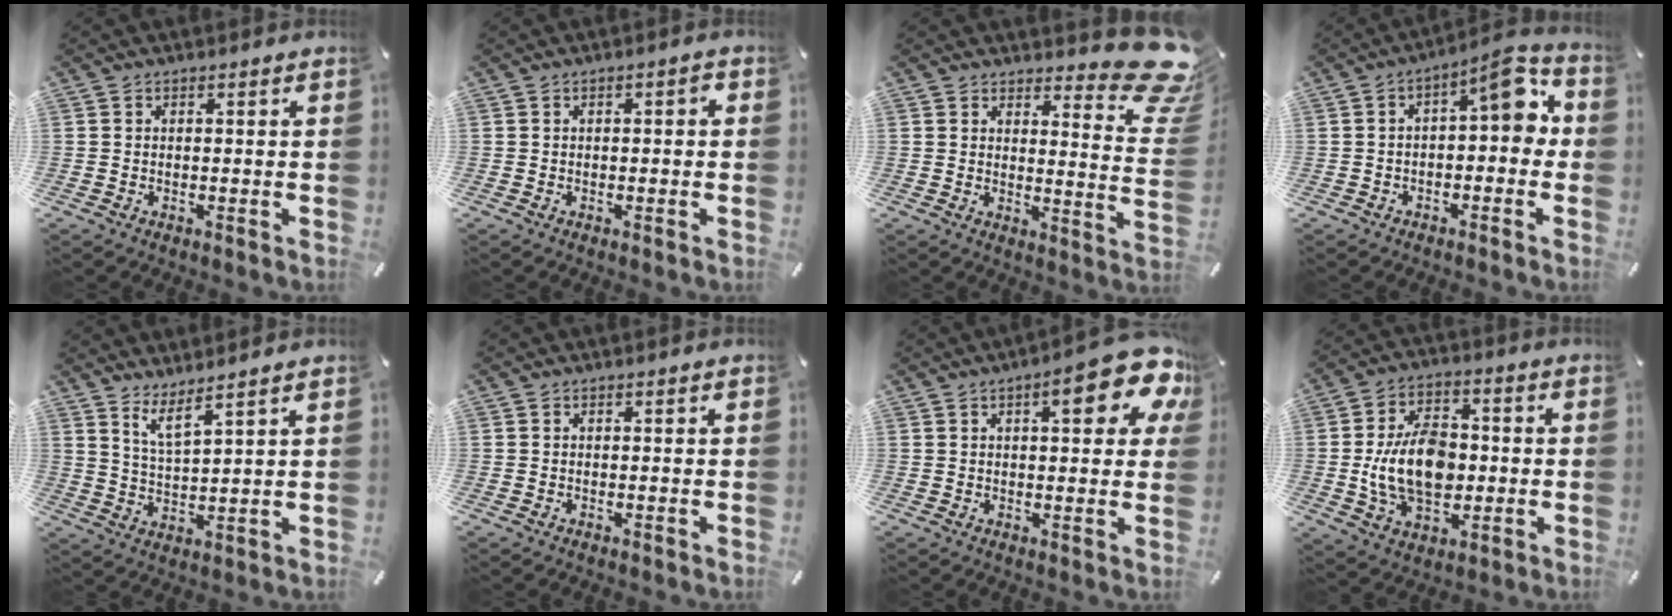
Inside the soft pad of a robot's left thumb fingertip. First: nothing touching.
{"total": 1.6, "force": [-0.2, 0.7, 1.5], "torque": [-0.028, 0.007, -0.005]}
{"total": 12.6, "force": [9.5, 5.0, 6.6], "torque": [-0.062, -0.087, 0.162]}
{"total": 8.2, "force": [1.9, 3.3, 7.3], "torque": [-0.099, -0.018, 0.024]}
{"total": 5.5, "force": [4.6, 0.6, 2.9], "torque": [-0.070, -0.023, 0.083]}
{"total": 0.0}
{"total": 14.4, "force": [6.9, 4.6, 11.7], "torque": [-0.155, -0.030, 0.108]}
{"total": 15.4, "force": [-0.9, 10.8, 11.0], "torque": [-0.203, 0.010, -0.013]}